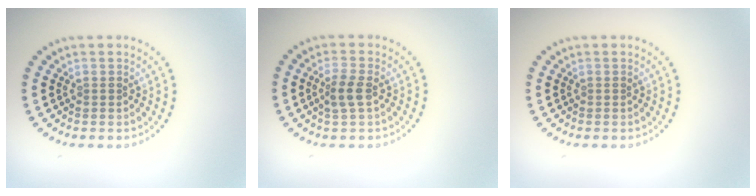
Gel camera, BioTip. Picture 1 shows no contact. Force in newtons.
{"total": 1.9, "press": 1.8, "slide": 0.5}
{"total": 0.0}